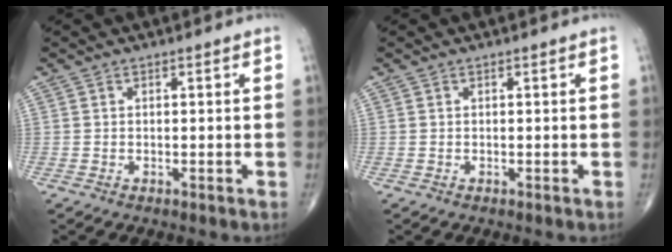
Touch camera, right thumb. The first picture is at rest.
{"total": 0.0}